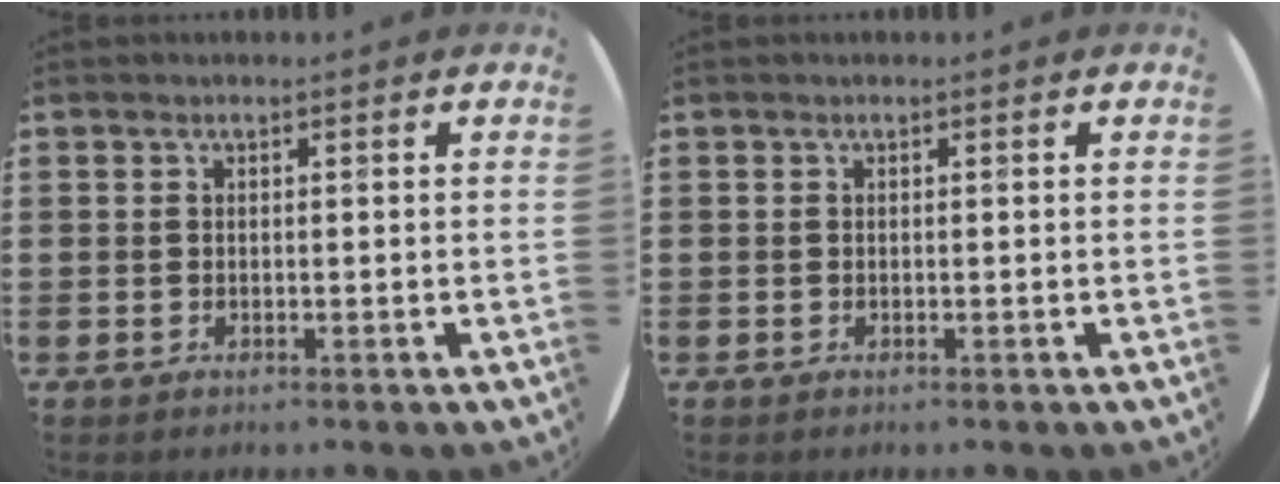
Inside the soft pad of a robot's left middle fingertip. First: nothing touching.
{"total": 0.0}